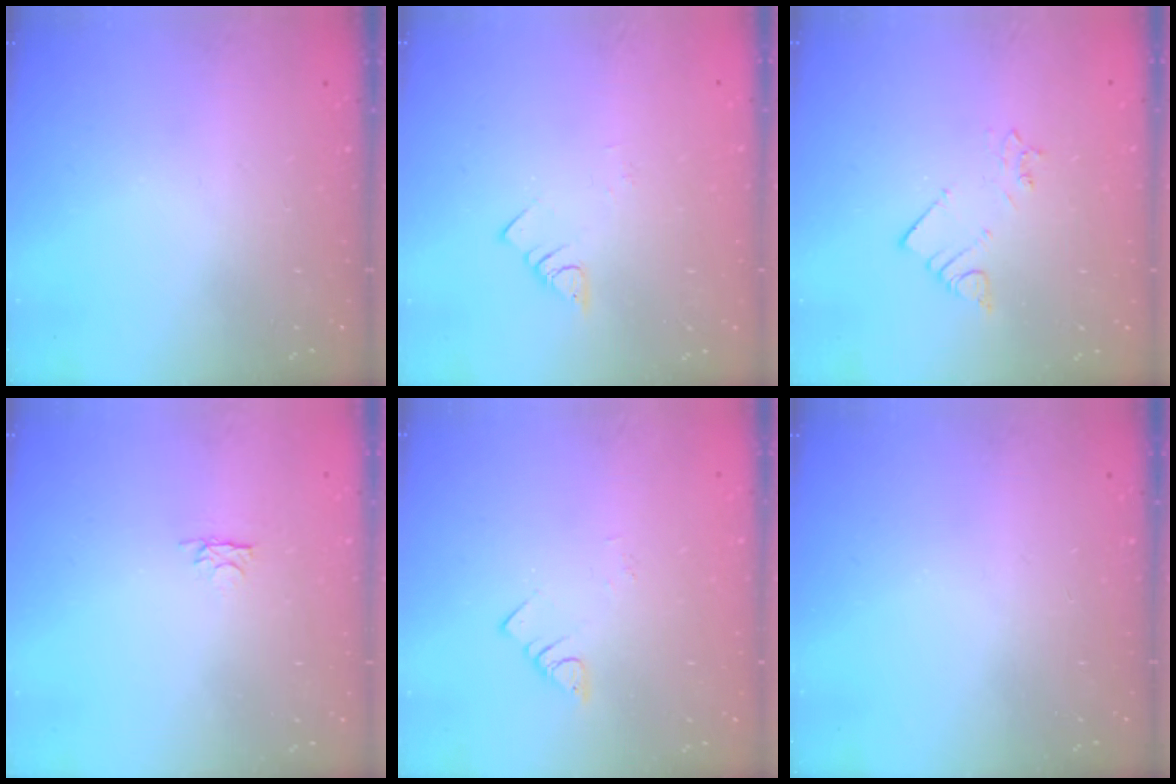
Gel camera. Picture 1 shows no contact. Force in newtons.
{"total": 1.5, "press": 1.5, "slide": 0.3}
{"total": 2.8, "press": 2.8, "slide": 0.1}
{"total": 2.6, "press": 2.6, "slide": 0.3}
{"total": 2.1, "press": 2.1, "slide": 0.3}
{"total": 0.0}